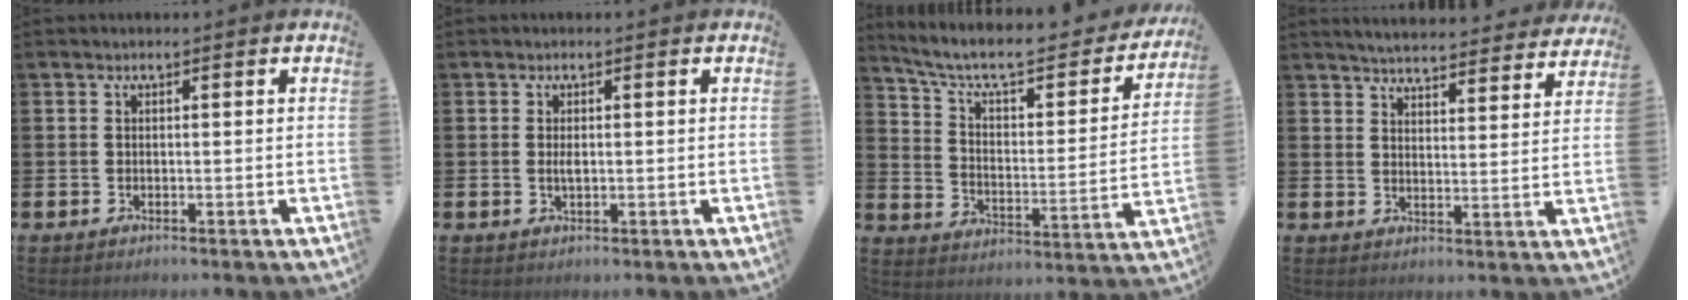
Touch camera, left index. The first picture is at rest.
{"total": 1.1, "force": [0.2, 0.4, 1.0], "torque": [-0.014, 0.001, 0.001]}
{"total": 8.4, "force": [7.0, 2.6, 3.8], "torque": [-0.098, -0.051, 0.114]}
{"total": 5.2, "force": [5.2, 0.5, 0.7], "torque": [-0.025, -0.039, 0.088]}